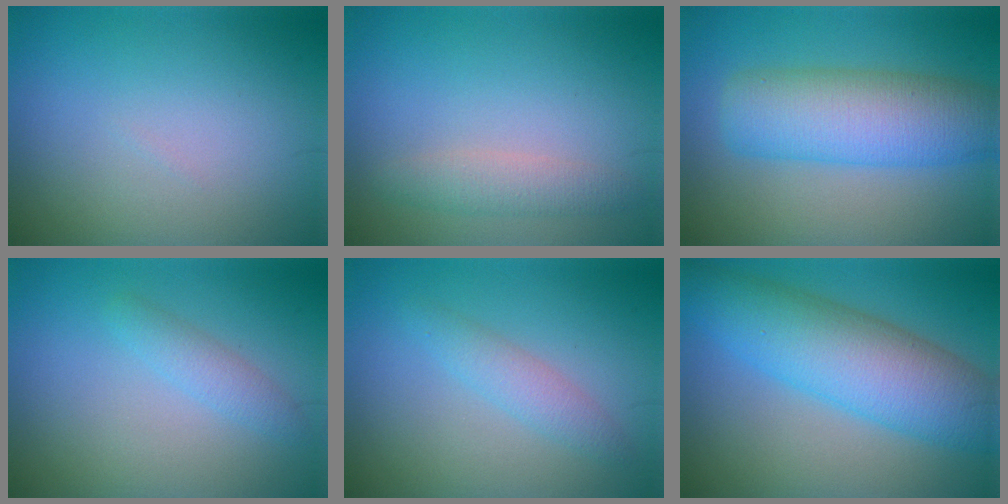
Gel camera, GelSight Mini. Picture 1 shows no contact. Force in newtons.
{"total": 2.1, "press": 2.1, "slide": 0.0}
{"total": 7.9, "press": 7.9, "slide": 0.3}
{"total": 1.8, "press": 1.8, "slide": 0.1}
{"total": 2.1, "press": 2.1, "slide": 0.2}
{"total": 8.8, "press": 8.8, "slide": 0.2}